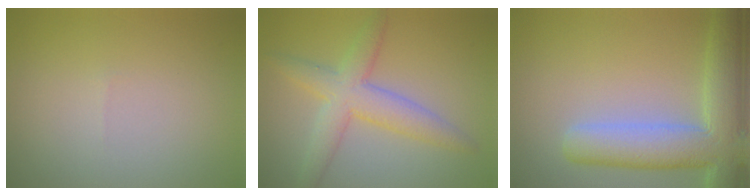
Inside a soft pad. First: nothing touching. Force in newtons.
{"total": 4.7, "press": 4.7, "slide": 0.1}
{"total": 7.9, "press": 7.8, "slide": 0.8}